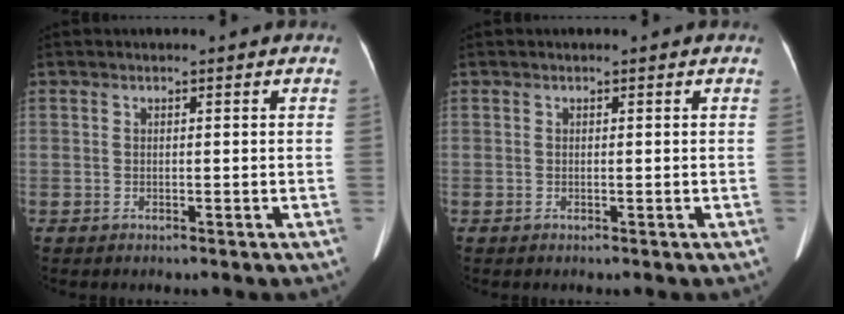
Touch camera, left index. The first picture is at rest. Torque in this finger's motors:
{"motor_torque": [0.12, 0.00, 0.00, 0.01]}